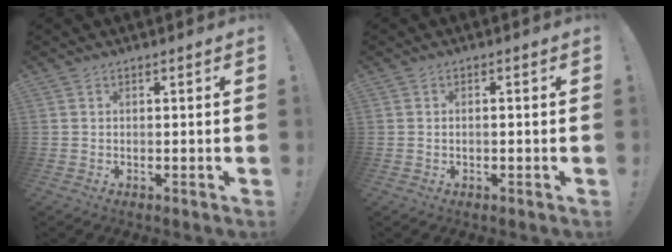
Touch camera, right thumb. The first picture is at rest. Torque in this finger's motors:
{"motor_torque": [0.20, 0.40, -0.26, 0.04, -0.01]}